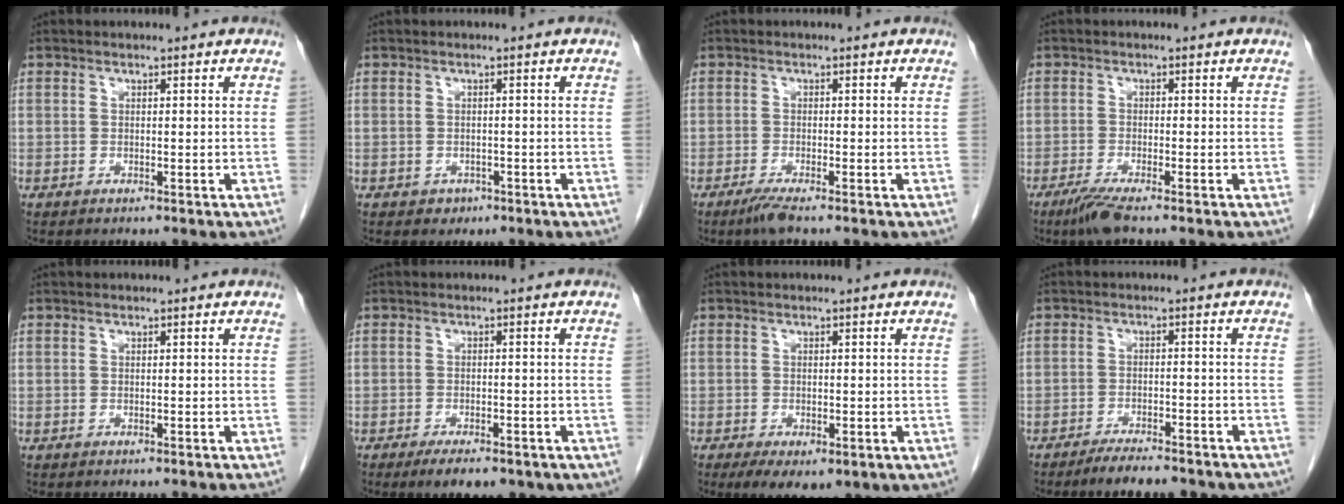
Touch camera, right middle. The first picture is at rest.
{"total": 1.4, "force": [-0.8, 1.2, 0.3], "torque": [-0.002, 0.005, -0.007]}
{"total": 2.2, "force": [-1.6, -0.2, 1.5], "torque": [-0.037, -0.007, -0.034]}
{"total": 3.4, "force": [-2.4, -0.2, 2.3], "torque": [-0.052, -0.011, -0.051]}
{"total": 0.0}
{"total": 7.7, "force": [-5.1, 2.9, 4.9], "torque": [-0.059, -0.007, -0.065]}
{"total": 7.5, "force": [-3.7, 3.8, 5.4], "torque": [-0.079, -0.013, -0.047]}
{"total": 7.7, "force": [-6.5, 1.8, 3.9], "torque": [-0.051, -0.006, -0.091]}